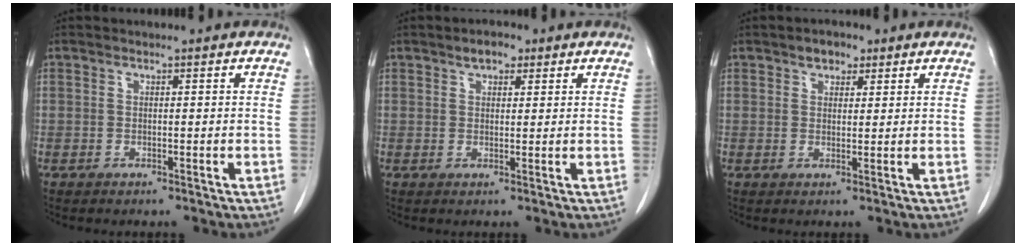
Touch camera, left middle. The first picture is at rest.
{"total": 2.7, "force": [1.7, 1.4, 1.5], "torque": [-0.024, 0.008, 0.026]}
{"total": 2.8, "force": [1.8, 1.7, 1.3], "torque": [-0.020, 0.007, 0.027]}